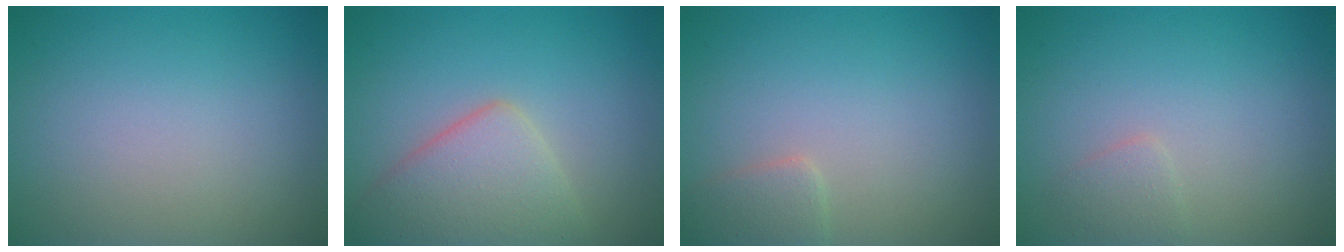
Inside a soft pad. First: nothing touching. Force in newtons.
{"total": 5.2, "press": 5.2, "slide": 0.3}
{"total": 1.7, "press": 1.7, "slide": 0.1}
{"total": 1.1, "press": 1.1, "slide": 0.1}